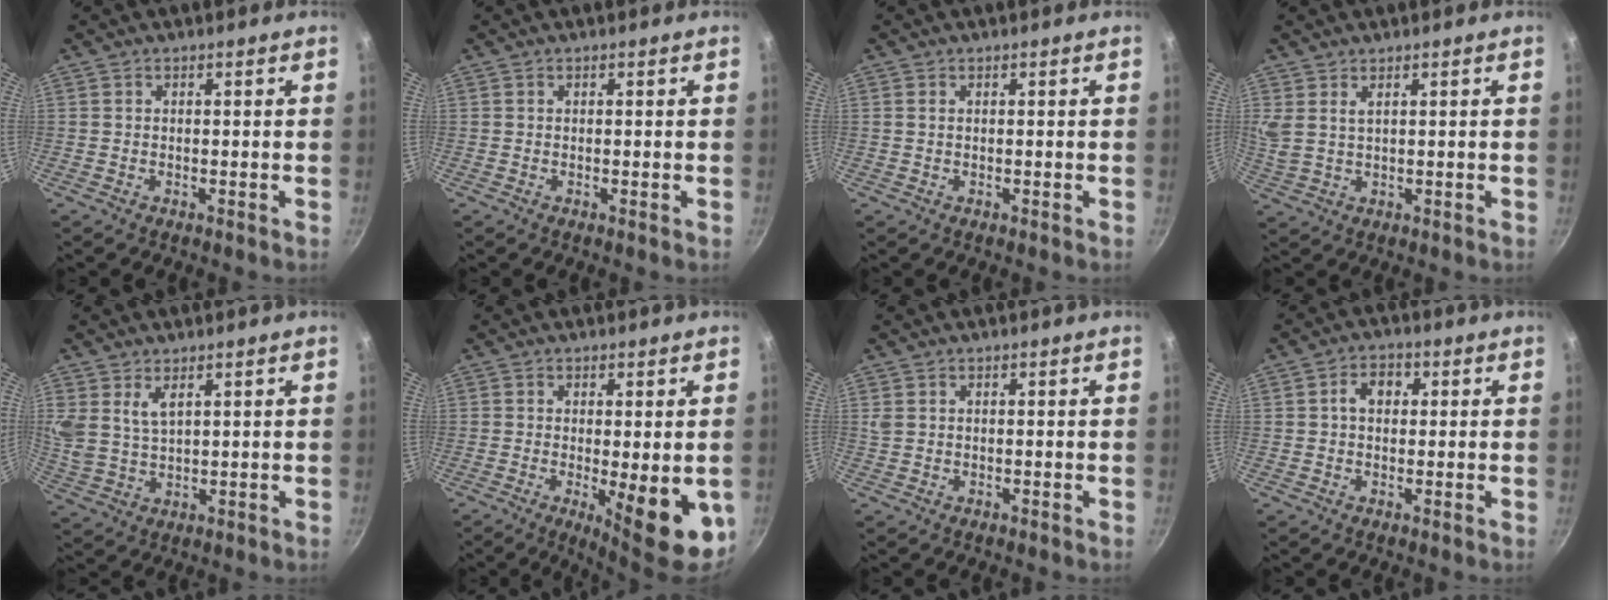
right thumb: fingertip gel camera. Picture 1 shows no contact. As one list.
[{"total": 0.0}, {"total": 0.6, "force": [0.2, 0.4, 0.4], "torque": [-0.008, 0.001, 0.002]}, {"total": 4.1, "force": [2.1, 2.1, 2.8], "torque": [-0.055, -0.012, 0.048]}, {"total": 6.2, "force": [3.2, 3.4, 4.1], "torque": [-0.076, -0.021, 0.068]}, {"total": 11.8, "force": [-2.8, 3.3, 11.0], "torque": [-0.127, -0.012, -0.025]}, {"total": 1.1, "force": [0.4, 0.8, 0.6], "torque": [-0.012, 0.003, 0.010]}, {"total": 4.4, "force": [0.7, 3.3, 2.9], "torque": [-0.027, 0.010, 0.005]}]